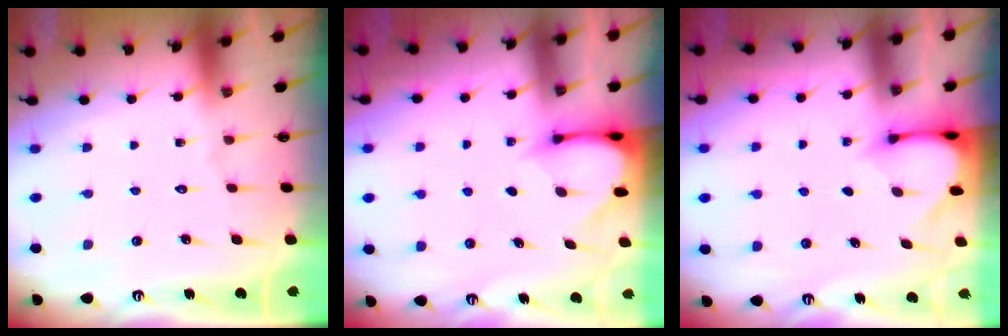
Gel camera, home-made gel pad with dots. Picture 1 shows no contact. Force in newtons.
{"total": 3.2, "press": 3.2, "slide": 0.1}
{"total": 3.4, "press": 3.4, "slide": 0.3}